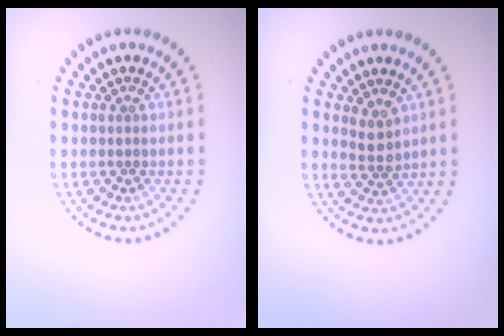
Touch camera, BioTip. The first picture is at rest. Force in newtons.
{"total": 1.9, "press": 1.6, "slide": 1.0}